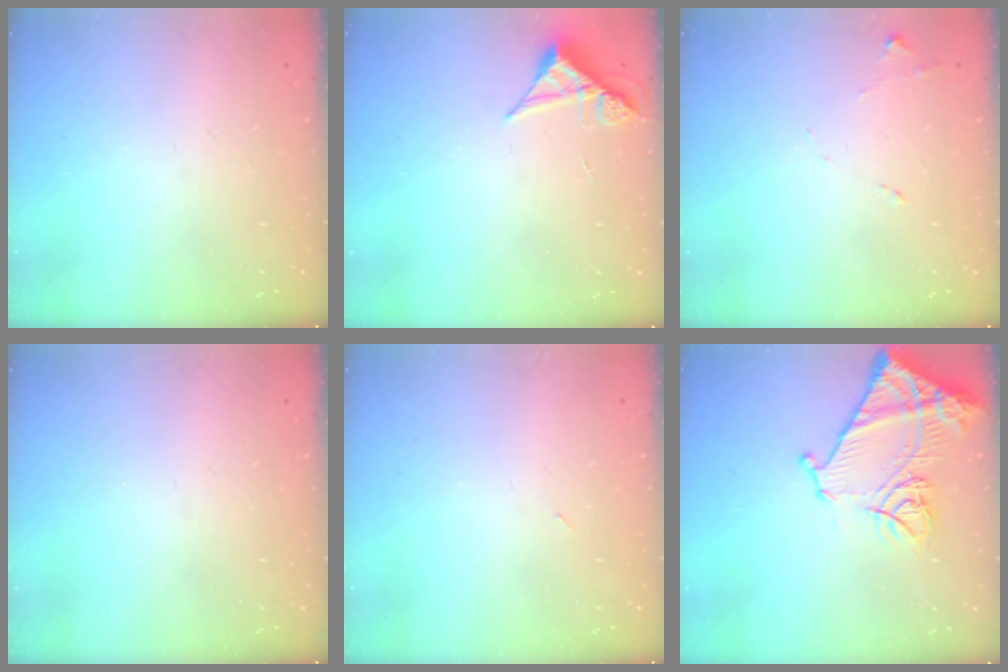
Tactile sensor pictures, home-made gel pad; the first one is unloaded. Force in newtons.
{"total": 4.9, "press": 4.9, "slide": 0.4}
{"total": 7.6, "press": 7.6, "slide": 0.6}
{"total": 0.0}
{"total": 2.4, "press": 2.3, "slide": 0.8}
{"total": 17.3, "press": 17.3, "slide": 1.6}